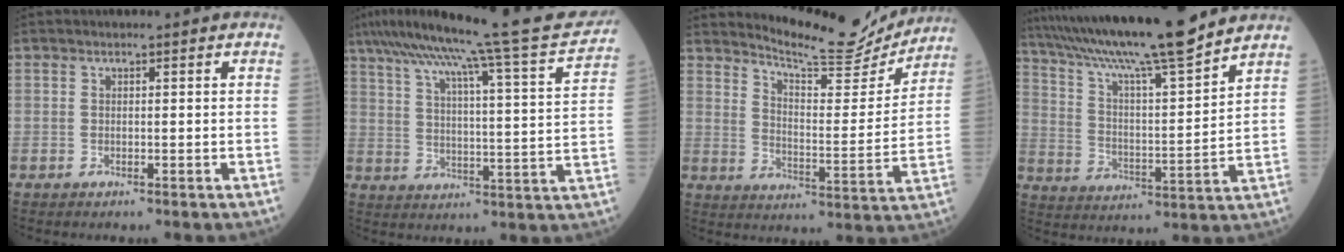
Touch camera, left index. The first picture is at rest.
{"total": 23.7, "force": [20.7, -0.3, 11.7], "torque": [-0.192, -0.015, 0.279]}
{"total": 14.0, "force": [13.7, 1.1, 2.7], "torque": [-0.045, -0.037, 0.189]}
{"total": 19.5, "force": [16.5, -0.1, 10.3], "torque": [-0.183, 0.006, 0.270]}